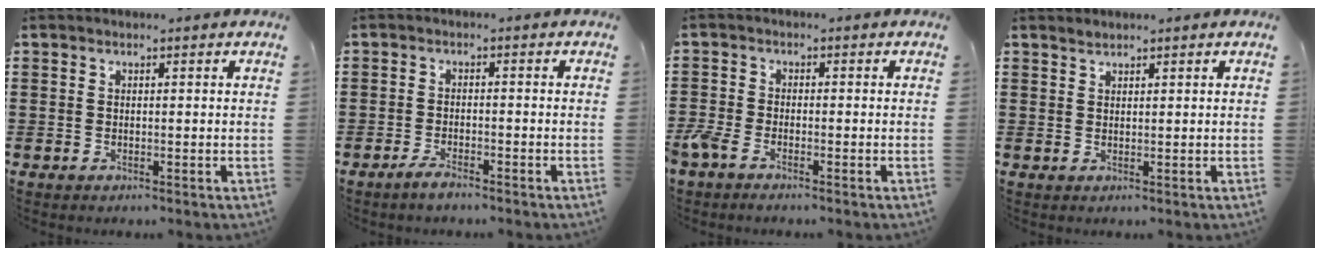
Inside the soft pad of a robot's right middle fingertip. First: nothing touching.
{"total": 2.1, "force": [-1.8, 0.3, 0.9], "torque": [-0.023, -0.004, -0.037]}
{"total": 2.5, "force": [-2.1, 0.7, 1.3], "torque": [-0.052, -0.009, -0.049]}
{"total": 1.2, "force": [1.2, -0.1, 0.0], "torque": [-0.002, 0.000, 0.023]}